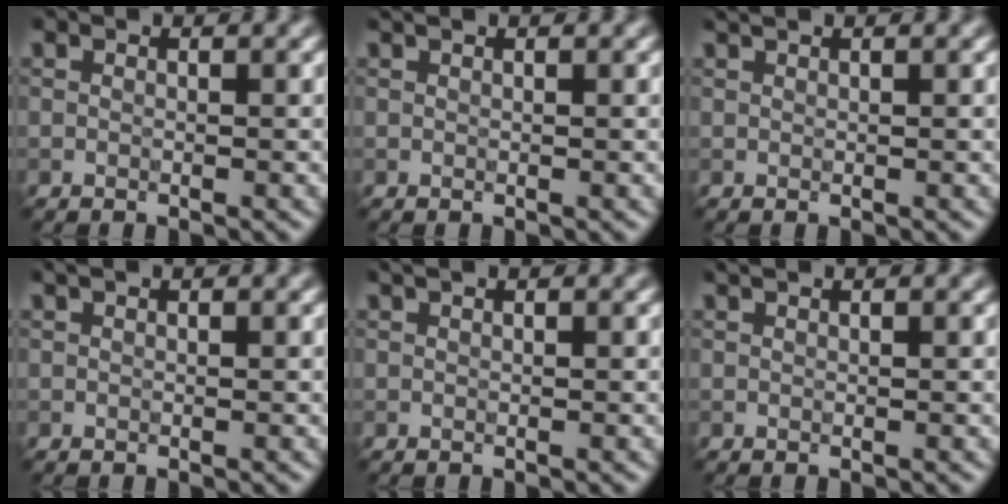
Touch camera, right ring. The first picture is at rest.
{"total": 1.4, "force": [1.0, 0.6, 0.7], "torque": [0.002, 0.001, -0.001]}
{"total": 1.9, "force": [1.4, 0.8, 1.1], "torque": [0.002, 0.007, 0.000]}
{"total": 1.1, "force": [0.8, 0.4, 0.6], "torque": [-0.003, -0.003, 0.004]}
{"total": 1.5, "force": [1.0, 0.6, 0.8], "torque": [0.001, 0.000, 0.000]}
{"total": 1.4, "force": [1.0, 0.5, 0.7], "torque": [0.003, 0.002, 0.001]}